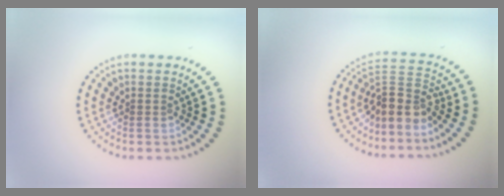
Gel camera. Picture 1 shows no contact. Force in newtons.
{"total": 3.8, "press": 2.9, "slide": 2.5}